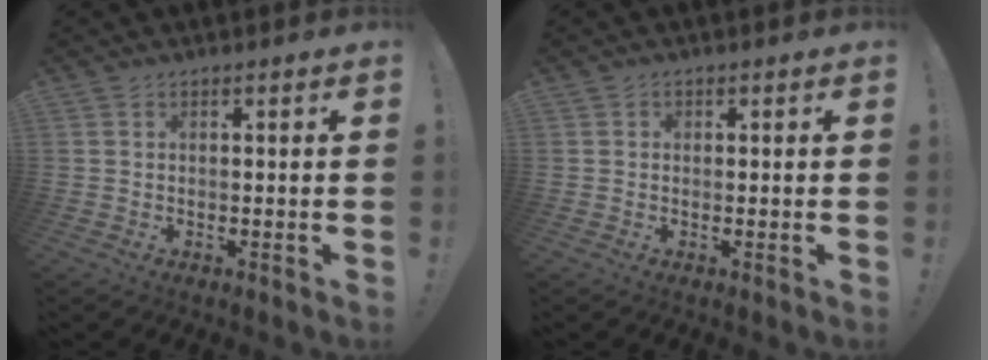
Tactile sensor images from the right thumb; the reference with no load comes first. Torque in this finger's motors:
{"motor_torque": [0.01, 0.16, -0.01, -0.19, 0.01]}